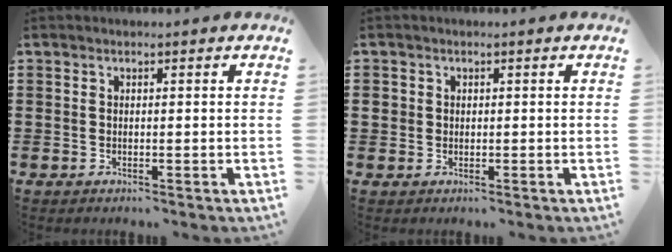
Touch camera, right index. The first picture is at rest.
{"total": 1.3, "force": [0.3, 1.2, 0.4], "torque": [-0.012, 0.004, 0.006]}